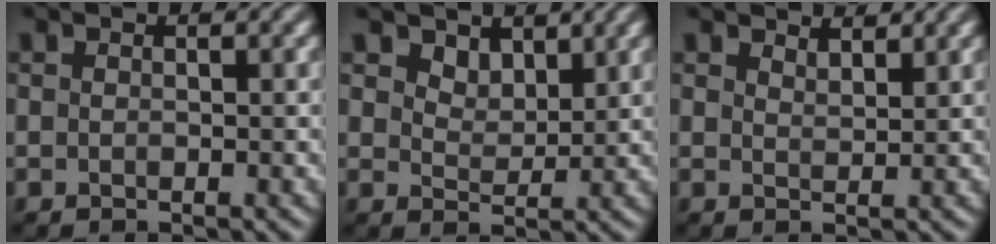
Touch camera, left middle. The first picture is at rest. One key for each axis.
{"total": 1.9, "fx": 1.7, "fy": 1.0, "fz": 0.1, "tx": -0.012, "ty": -0.015, "tz": 0.035}
{"total": 2.2, "fx": 2.2, "fy": 0.2, "fz": 0.1, "tx": 0.005, "ty": 0.000, "tz": 0.027}